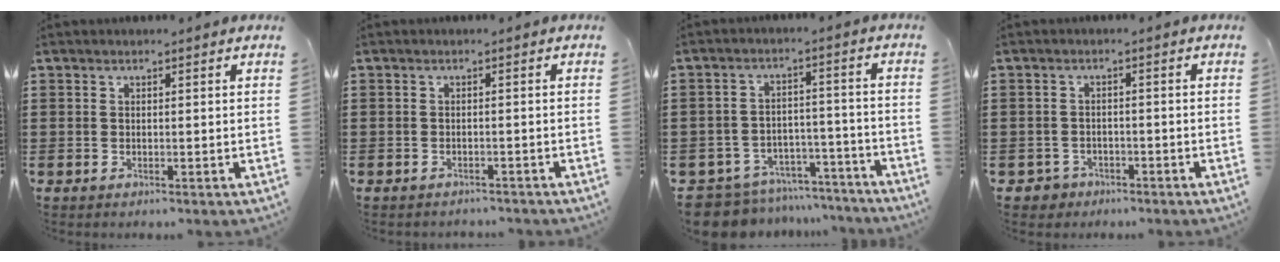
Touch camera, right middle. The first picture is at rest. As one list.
[{"total": 1.0, "force": [-1.0, 0.1, 0.0], "torque": [-0.005, 0.001, -0.022]}, {"total": 7.3, "force": [-7.1, 1.5, 0.8], "torque": [-0.028, 0.017, -0.143]}, {"total": 1.8, "force": [-1.5, 0.9, -0.1], "torque": [-0.006, 0.000, -0.034]}]